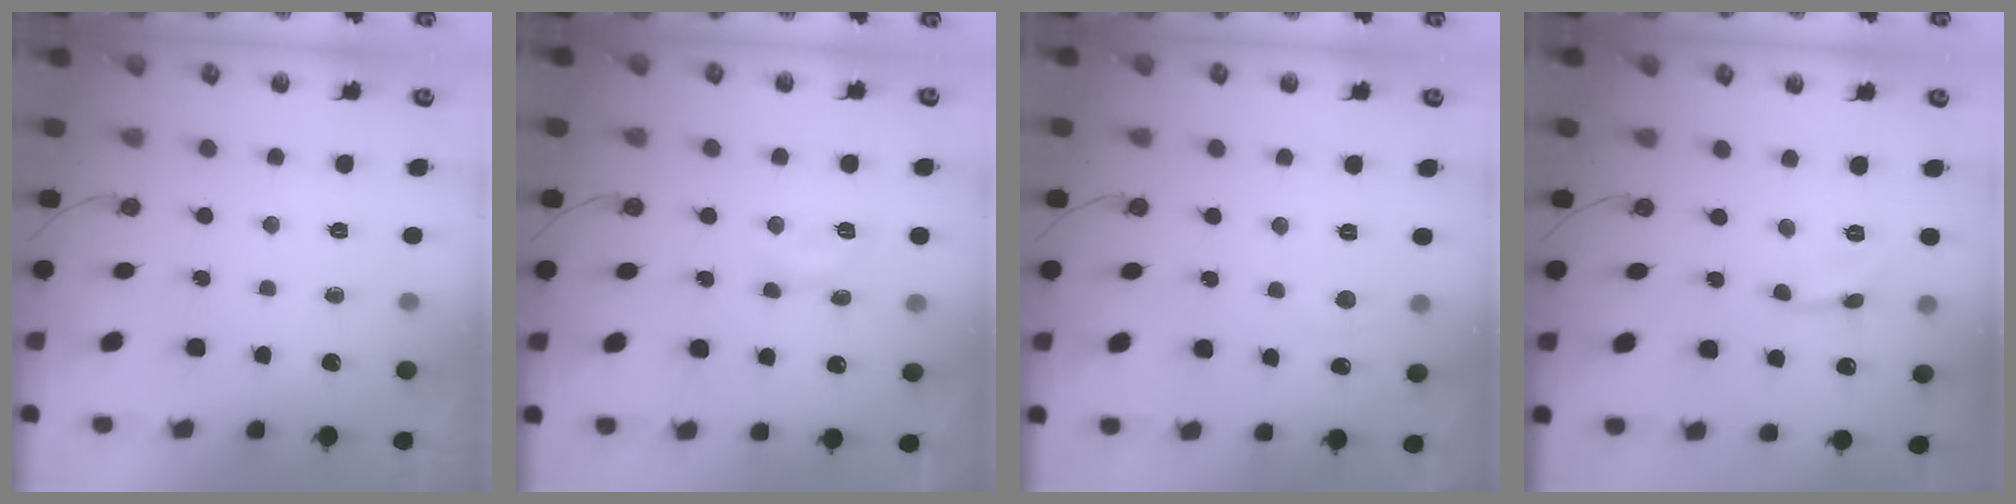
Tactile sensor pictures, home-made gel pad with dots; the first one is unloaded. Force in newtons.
{"total": 2.9, "press": 2.9, "slide": 0.5}
{"total": 1.6, "press": 1.5, "slide": 0.5}
{"total": 2.0, "press": 1.9, "slide": 0.5}